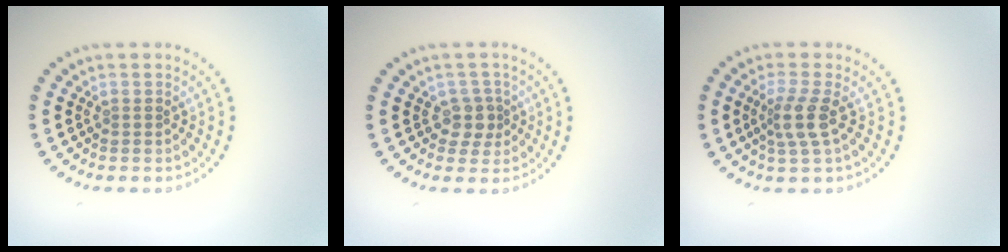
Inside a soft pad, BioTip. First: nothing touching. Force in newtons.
{"total": 2.1, "press": 1.7, "slide": 1.1}
{"total": 2.6, "press": 2.1, "slide": 1.6}